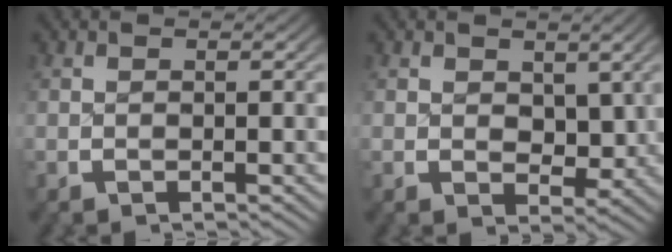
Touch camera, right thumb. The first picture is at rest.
{"total": 2.6, "force": [1.1, 1.8, 1.5], "torque": [-0.022, -0.020, 0.030]}